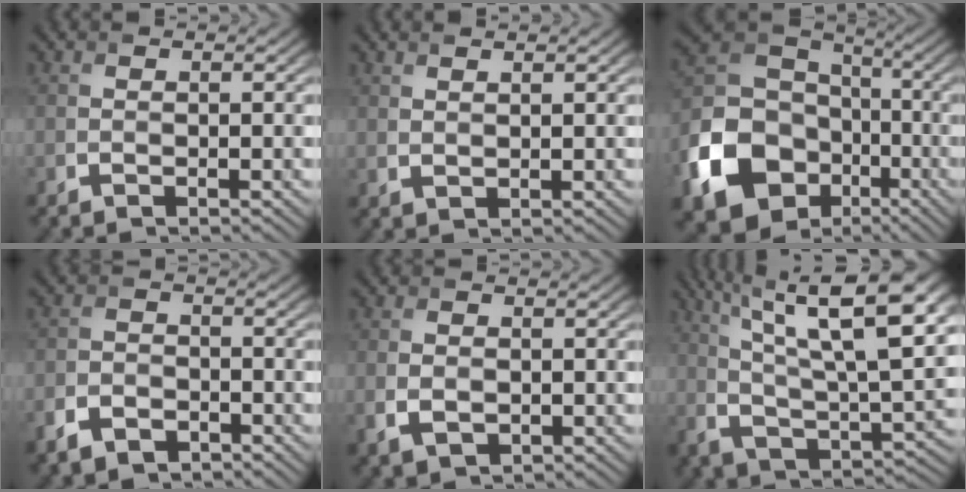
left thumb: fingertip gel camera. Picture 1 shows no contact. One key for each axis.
{"total": 1.2, "fx": 1.1, "fy": 0.1, "fz": 0.5, "tx": -0.017, "ty": -0.001, "tz": 0.024}
{"total": 17.2, "fx": -6.8, "fy": 13.3, "fz": 8.6, "tx": -0.244, "ty": -0.044, "tz": -0.130}
{"total": 4.0, "fx": -2.7, "fy": 2.4, "fz": 1.7, "tx": -0.036, "ty": -0.005, "tz": -0.058}
{"total": 3.3, "fx": -0.6, "fy": 2.3, "fz": 2.3, "tx": -0.051, "ty": -0.007, "tz": -0.008}
{"total": 17.7, "fx": 7.9, "fy": 6.3, "fz": 14.5, "tx": -0.259, "ty": 0.009, "tz": 0.131}